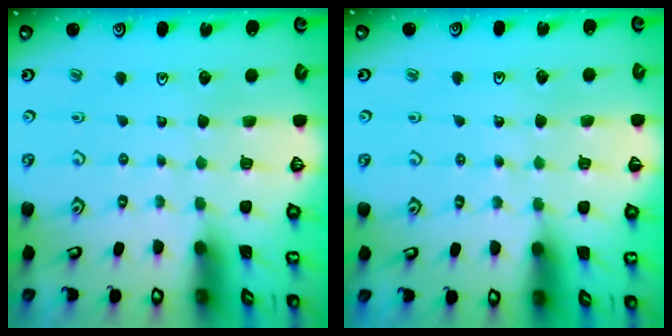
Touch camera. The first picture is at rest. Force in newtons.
{"total": 2.9, "press": 2.9, "slide": 0.4}